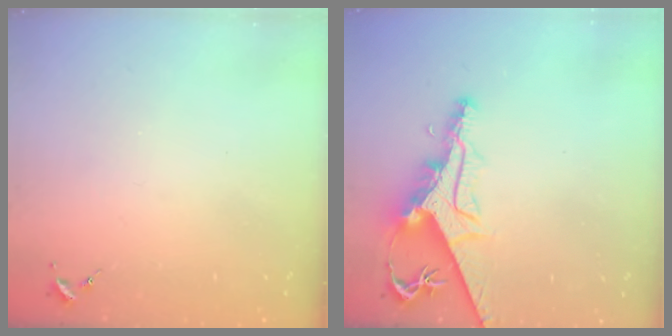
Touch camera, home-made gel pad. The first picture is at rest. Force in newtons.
{"total": 10.7, "press": 10.7, "slide": 1.0}